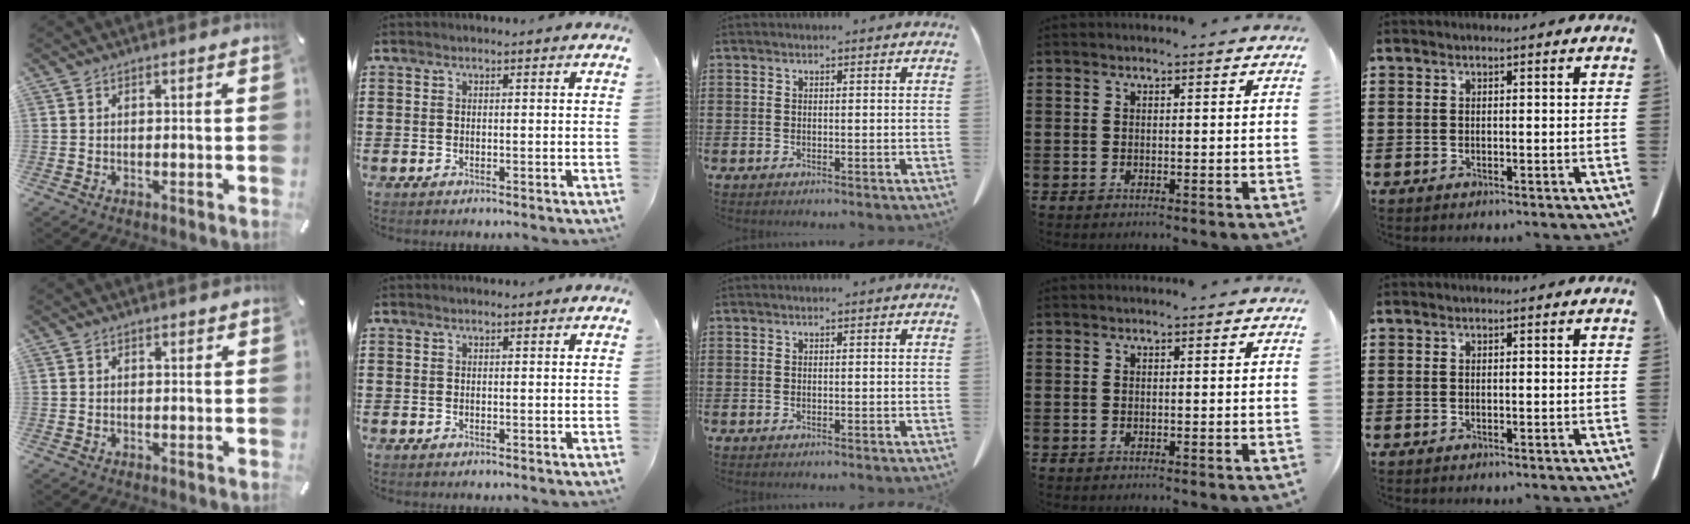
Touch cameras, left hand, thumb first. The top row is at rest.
{"thumb": {"total": 0.6, "force": [0.3, 0.4, 0.3], "torque": [0.003, -0.001, 0.003]}}